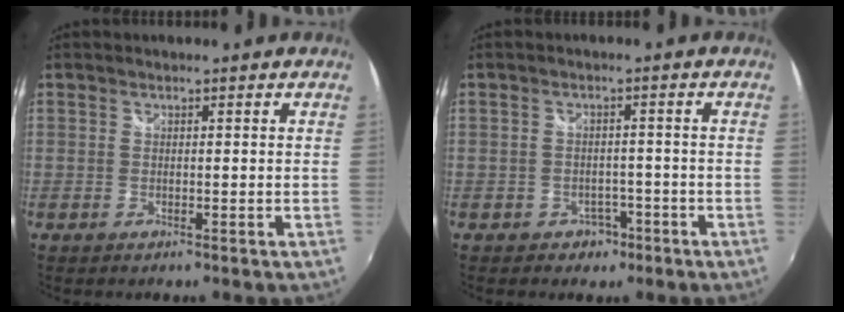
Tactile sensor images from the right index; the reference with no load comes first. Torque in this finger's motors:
{"motor_torque": [0.09, -0.01, 0.05, 0.00]}